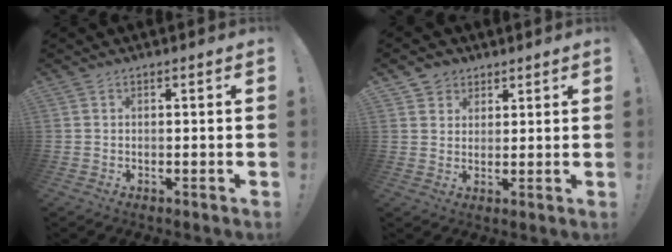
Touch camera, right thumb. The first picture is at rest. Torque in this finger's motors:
{"motor_torque": [0.19, -0.05, -0.17, 0.31, 0.08]}